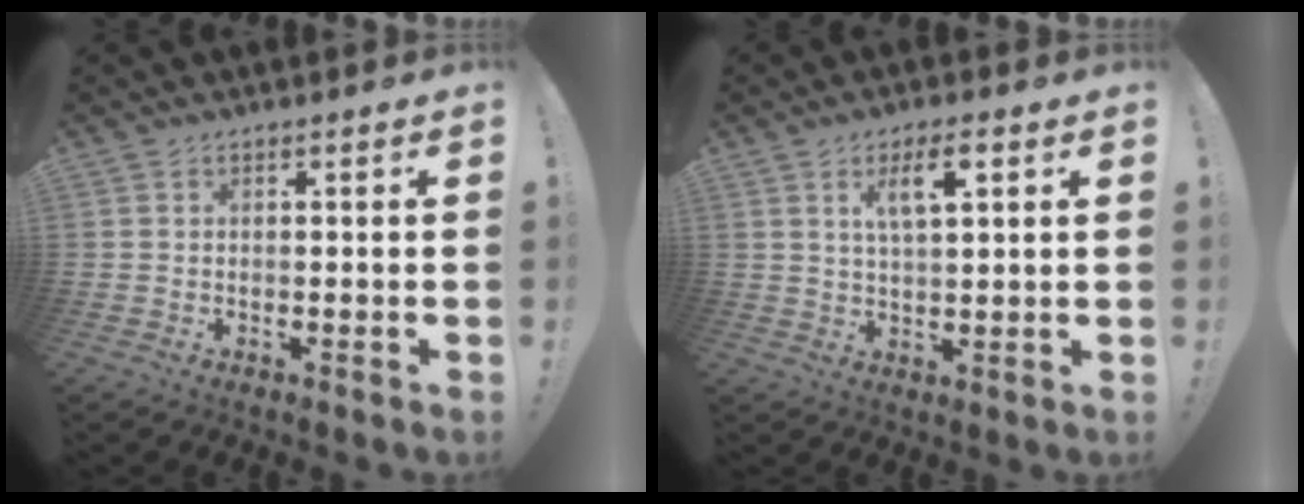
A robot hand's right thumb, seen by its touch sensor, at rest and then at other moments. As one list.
[{"total": 7.2, "force": [3.1, 2.3, 6.1], "torque": [-0.104, -0.003, 0.050]}]